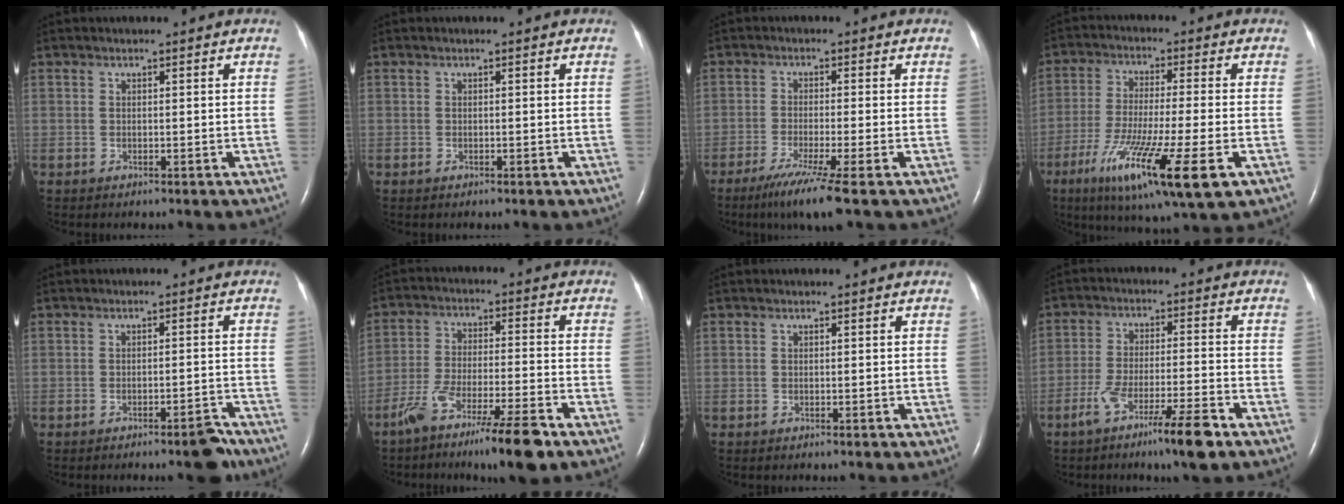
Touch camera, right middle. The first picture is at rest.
{"total": 0.0}
{"total": 7.2, "force": [-4.6, -1.1, 5.3], "torque": [-0.095, -0.025, -0.083]}
{"total": 16.2, "force": [-7.2, 1.0, 14.5], "torque": [-0.250, -0.043, -0.118]}
{"total": 3.4, "force": [-2.7, 0.7, 1.9], "torque": [-0.016, 0.005, -0.036]}
{"total": 11.4, "force": [-7.8, 0.3, 8.3], "torque": [-0.156, -0.023, -0.138]}
{"total": 0.0}
{"total": 9.3, "force": [-5.9, 0.0, 7.1], "torque": [-0.132, -0.014, -0.104]}